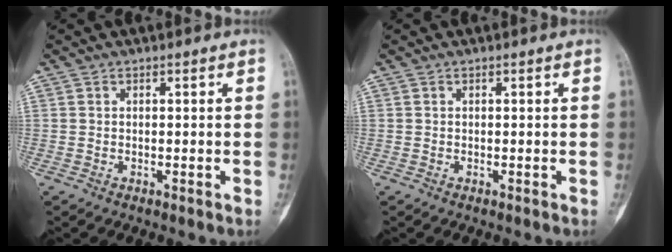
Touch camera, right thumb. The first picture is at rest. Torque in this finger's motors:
{"motor_torque": [-0.01, 0.01, 0.05, -0.05, 0.01]}